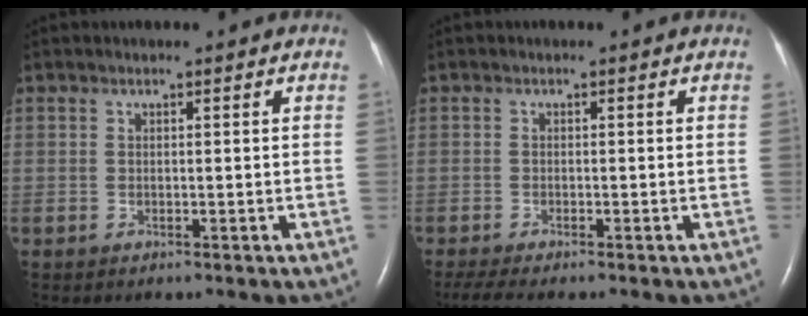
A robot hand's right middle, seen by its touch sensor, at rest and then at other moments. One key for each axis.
{"total": 3.9, "fx": -3.2, "fy": 0.2, "fz": 2.2, "tx": -0.042, "ty": -0.011, "tz": -0.054}